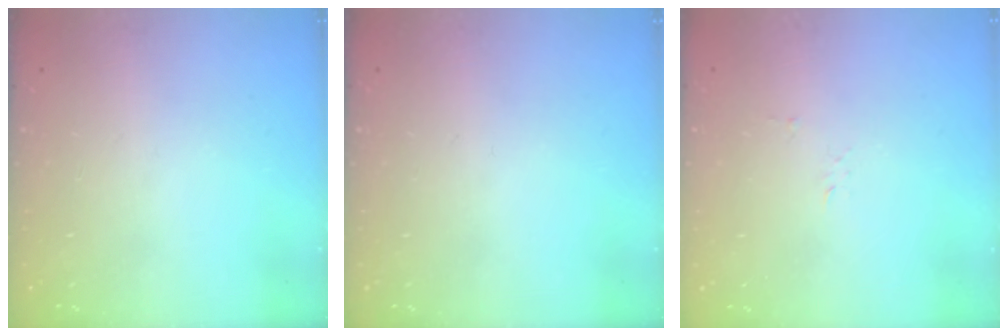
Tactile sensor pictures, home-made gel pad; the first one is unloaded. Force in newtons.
{"total": 0.0}
{"total": 2.7, "press": 2.7, "slide": 0.3}